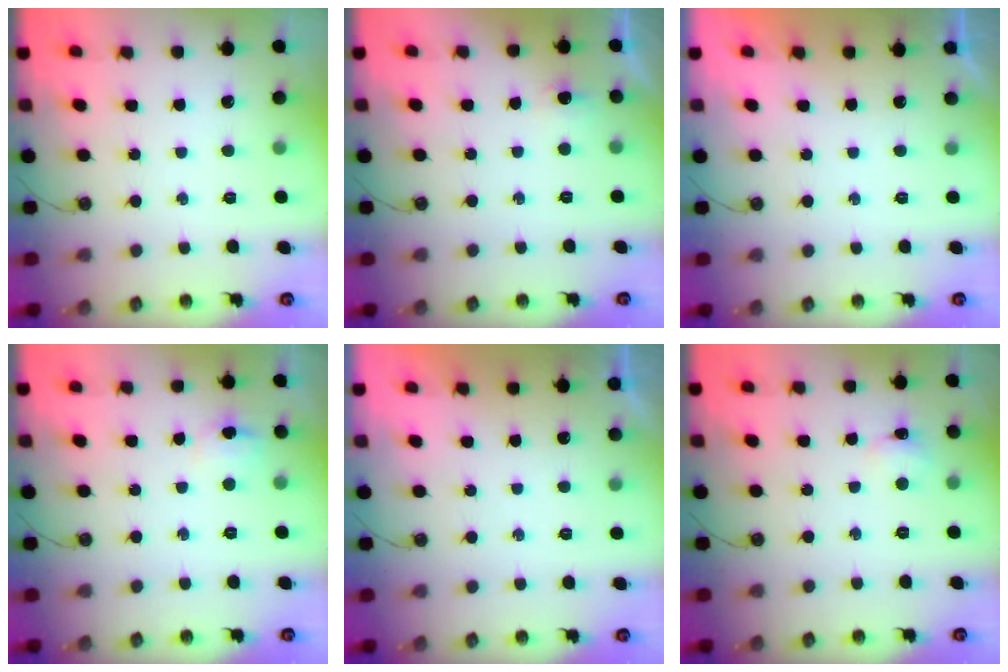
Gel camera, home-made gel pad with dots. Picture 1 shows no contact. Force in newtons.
{"total": 4.9, "press": 4.6, "slide": 1.4}
{"total": 0.0}
{"total": 3.9, "press": 3.6, "slide": 1.5}
{"total": 0.0}
{"total": 2.7, "press": 2.6, "slide": 0.5}